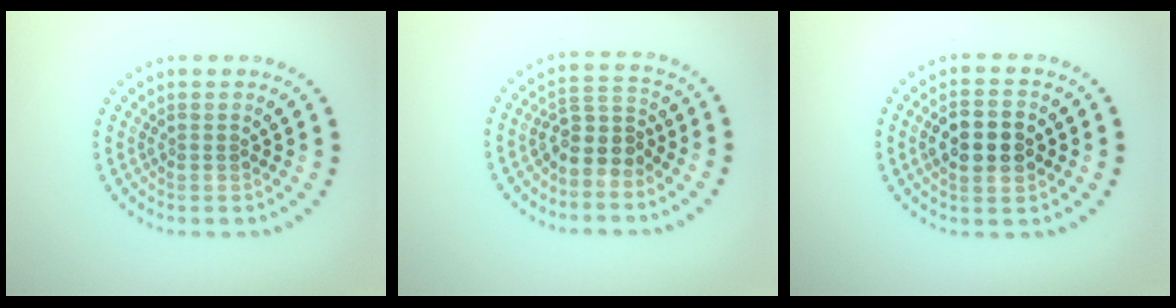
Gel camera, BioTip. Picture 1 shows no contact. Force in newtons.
{"total": 2.9, "press": 2.4, "slide": 1.7}
{"total": 4.6, "press": 4.6, "slide": 0.3}